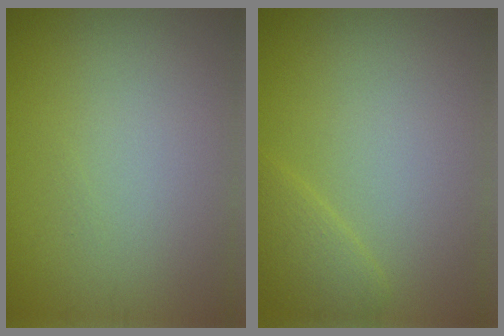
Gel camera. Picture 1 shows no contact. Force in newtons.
{"total": 1.7, "press": 1.7, "slide": 0.1}